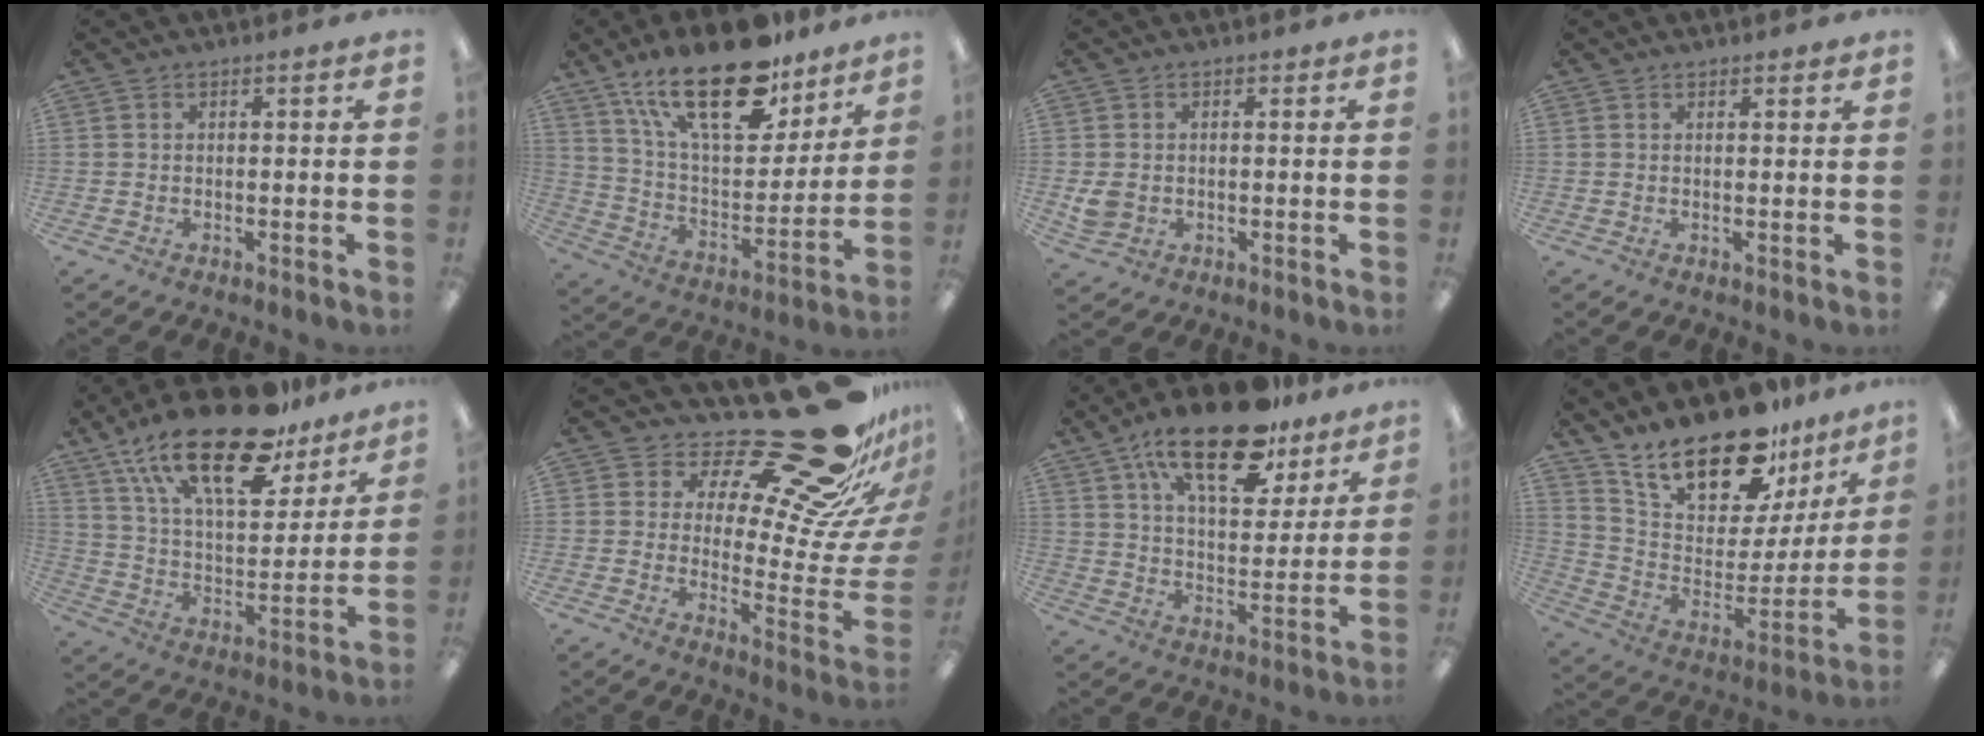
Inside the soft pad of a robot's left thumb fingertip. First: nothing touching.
{"total": 25.4, "force": [17.1, 10.7, 15.4], "torque": [-0.257, -0.096, 0.297]}
{"total": 4.3, "force": [0.1, 3.9, 1.9], "torque": [-0.018, 0.002, 0.003]}
{"total": 0.8, "force": [0.8, 0.3, 0.1], "torque": [0.006, -0.003, 0.013]}
{"total": 24.8, "force": [16.8, 9.9, 15.4], "torque": [-0.256, -0.097, 0.287]}
{"total": 27.8, "force": [20.1, 8.5, 17.2], "torque": [-0.205, -0.166, 0.334]}
{"total": 21.2, "force": [14.6, 8.7, 12.6], "torque": [-0.209, -0.071, 0.247]}
{"total": 22.6, "force": [17.7, 9.0, 10.9], "torque": [-0.193, -0.119, 0.313]}